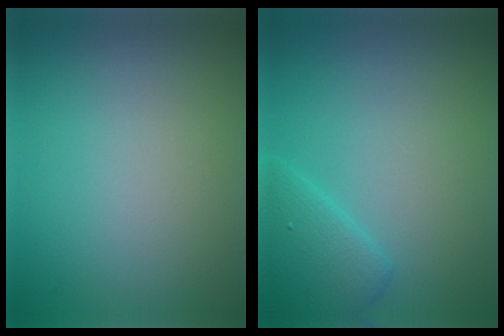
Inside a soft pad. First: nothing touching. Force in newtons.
{"total": 2.9, "press": 2.9, "slide": 0.1}